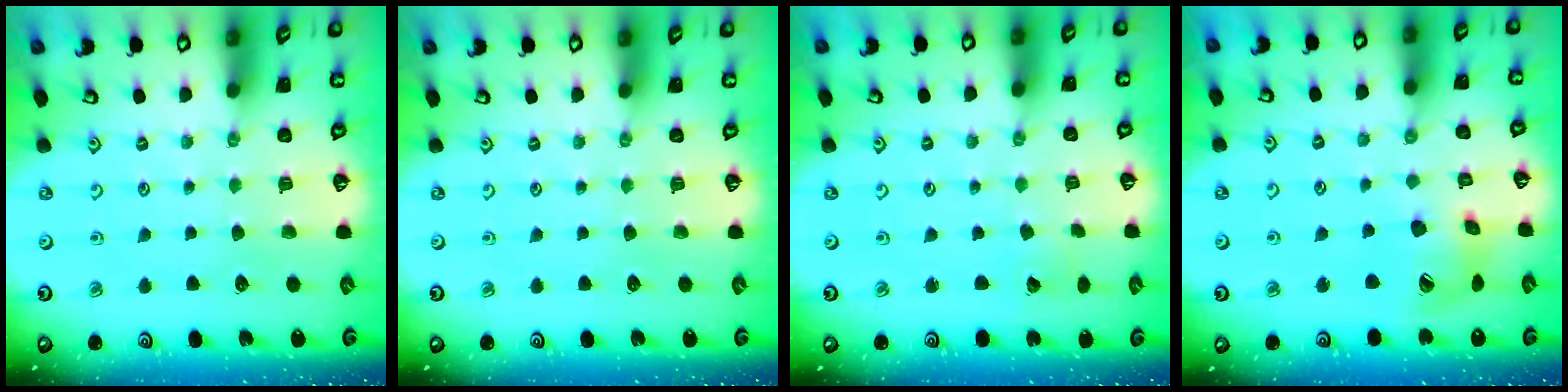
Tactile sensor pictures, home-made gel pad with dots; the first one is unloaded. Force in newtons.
{"total": 0.0}
{"total": 2.7, "press": 2.6, "slide": 0.4}
{"total": 13.0, "press": 12.9, "slide": 2.0}